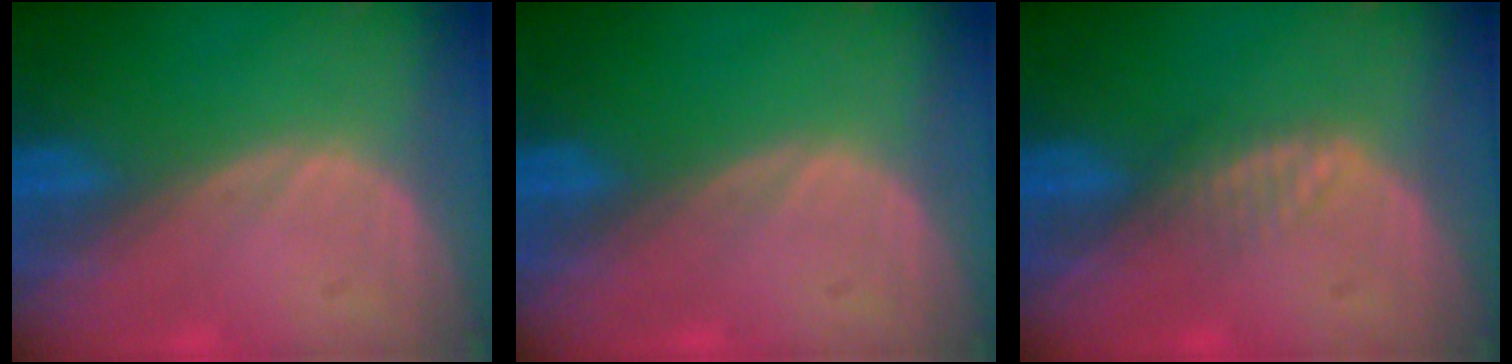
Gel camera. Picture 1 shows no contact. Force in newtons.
{"total": 0.0}
{"total": 2.0, "press": 2.0, "slide": 0.2}